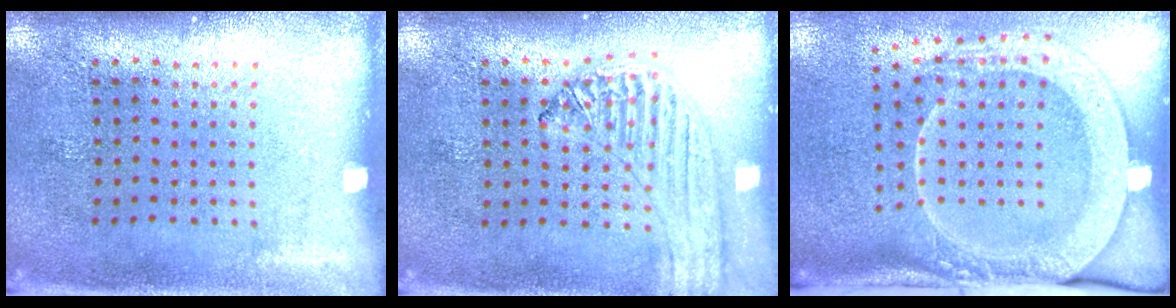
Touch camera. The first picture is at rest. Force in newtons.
{"total": 1.2, "press": 1.2, "slide": 0.1}
{"total": 2.8, "press": 2.2, "slide": 1.8}